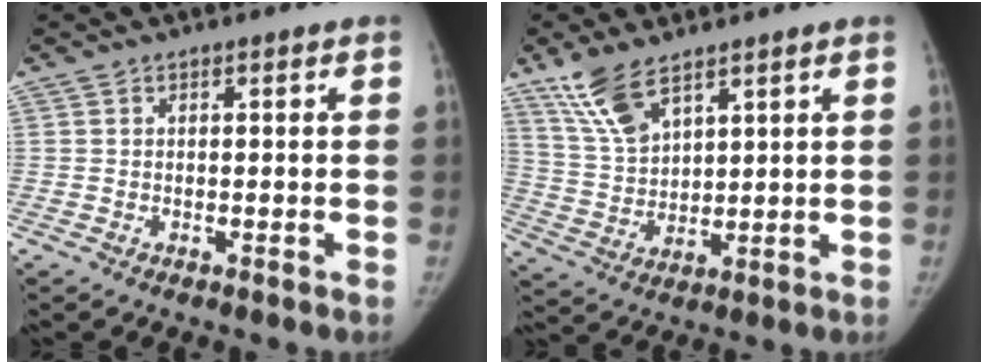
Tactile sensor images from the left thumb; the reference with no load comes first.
{"total": 9.1, "force": [6.4, 3.6, 5.4], "torque": [-0.101, -0.026, 0.139]}